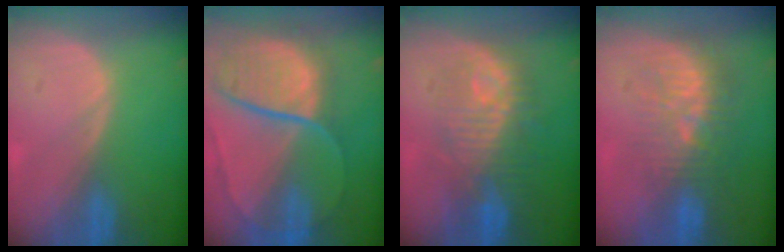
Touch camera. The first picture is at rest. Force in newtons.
{"total": 10.9, "press": 9.0, "slide": 6.1}
{"total": 9.4, "press": 9.4, "slide": 1.2}
{"total": 9.2, "press": 8.8, "slide": 2.9}